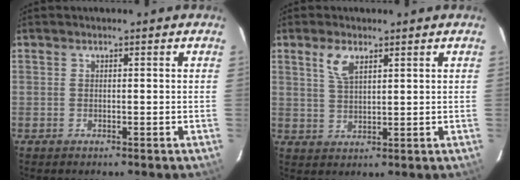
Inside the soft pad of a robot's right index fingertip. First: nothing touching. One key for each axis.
{"total": 4.5, "fx": 2.5, "fy": 1.9, "fz": 3.2, "tx": -0.063, "ty": 0.005, "tz": 0.051}